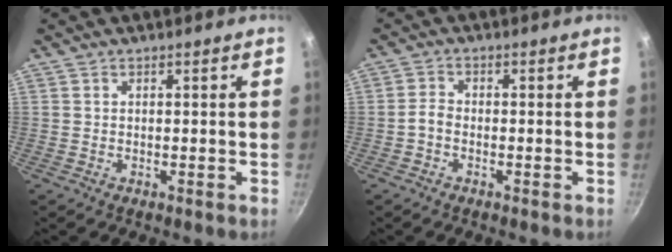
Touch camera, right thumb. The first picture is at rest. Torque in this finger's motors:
{"motor_torque": [0.25, 0.07, 0.41, -0.25, 0.11]}